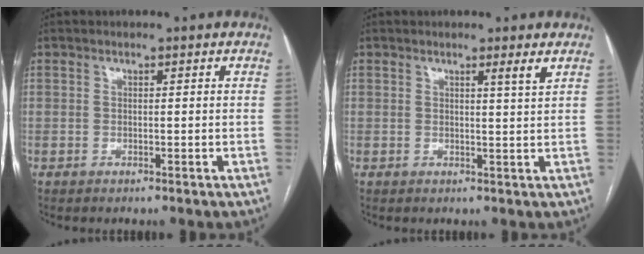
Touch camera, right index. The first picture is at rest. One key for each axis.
{"total": 1.8, "fx": 1.2, "fy": -0.6, "fz": 1.2, "tx": -0.027, "ty": -0.014, "tz": 0.020}